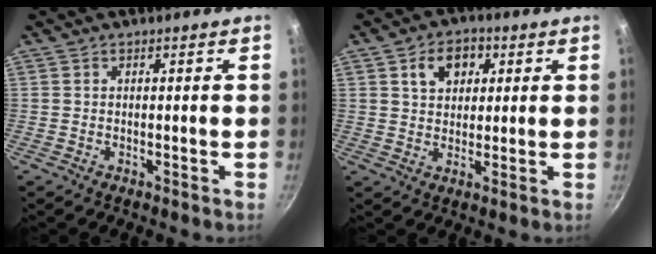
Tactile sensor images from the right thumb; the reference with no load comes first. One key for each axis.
{"total": 7.1, "fx": 2.6, "fy": 5.2, "fz": 4.1, "tx": -0.042, "ty": 0.004, "tz": 0.036}